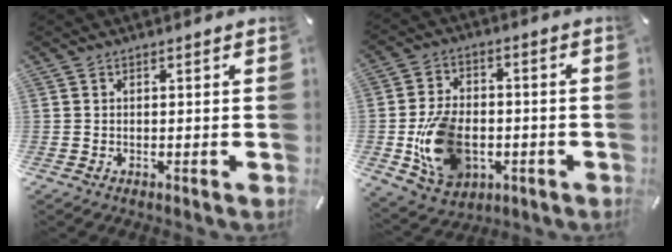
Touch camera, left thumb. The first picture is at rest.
{"total": 15.1, "force": [-3.4, 11.0, 9.7], "torque": [-0.198, 0.009, -0.055]}